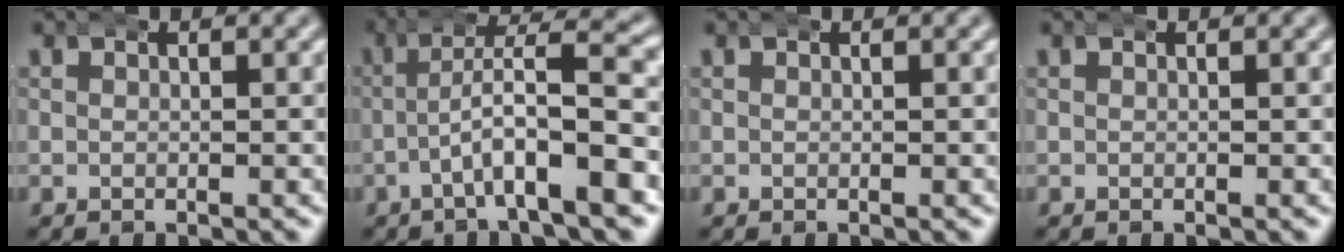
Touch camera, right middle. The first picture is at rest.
{"total": 6.3, "force": [-1.3, 1.5, 6.0], "torque": [-0.090, 0.010, -0.022]}
{"total": 0.0}
{"total": 0.0}